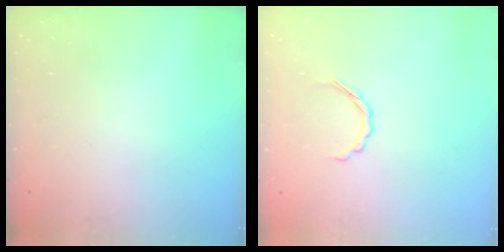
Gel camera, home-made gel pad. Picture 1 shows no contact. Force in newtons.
{"total": 3.3, "press": 3.2, "slide": 0.8}